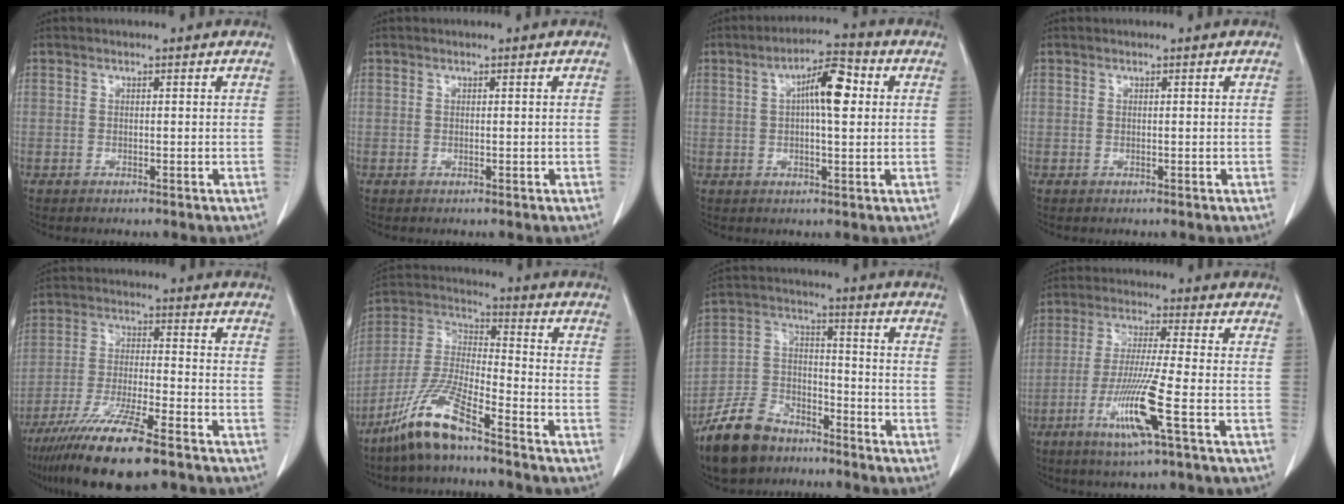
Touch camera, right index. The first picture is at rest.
{"total": 0.0}
{"total": 7.6, "force": [1.6, 1.7, 7.2], "torque": [-0.121, 0.019, 0.022]}
{"total": 0.0}
{"total": 14.4, "force": [-10.0, 1.4, 10.2], "torque": [-0.201, -0.042, -0.178]}
{"total": 11.5, "force": [-8.3, 1.2, 7.9], "torque": [-0.177, -0.017, -0.165]}
{"total": 11.6, "force": [-9.1, 5.7, 4.5], "torque": [-0.111, 0.006, -0.168]}
{"total": 10.2, "force": [-4.0, -0.9, 9.3], "torque": [-0.184, -0.021, -0.080]}